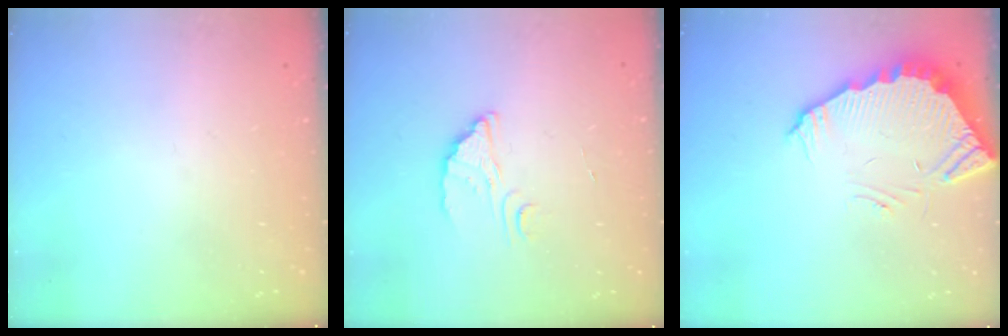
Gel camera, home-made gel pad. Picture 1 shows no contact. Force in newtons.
{"total": 2.3, "press": 2.3, "slide": 0.0}
{"total": 4.6, "press": 4.6, "slide": 0.2}